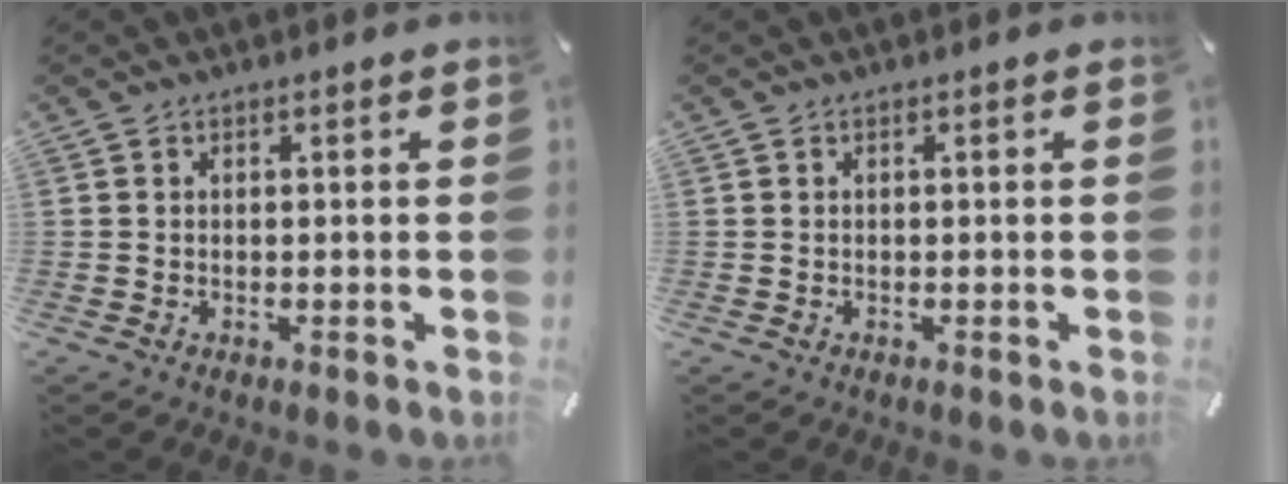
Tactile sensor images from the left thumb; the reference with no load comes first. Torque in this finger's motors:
{"motor_torque": [-0.48, -0.40, -0.08, 0.09, -0.02]}